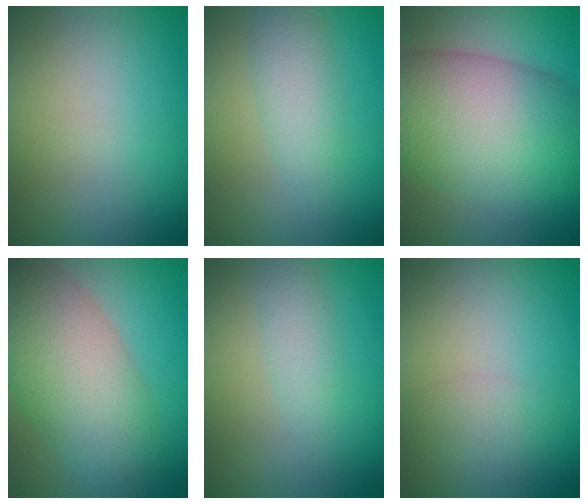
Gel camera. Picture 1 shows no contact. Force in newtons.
{"total": 2.6, "press": 2.6, "slide": 0.2}
{"total": 11.8, "press": 11.8, "slide": 0.3}
{"total": 8.5, "press": 8.5, "slide": 0.2}
{"total": 1.7, "press": 1.7, "slide": 0.0}
{"total": 1.5, "press": 1.5, "slide": 0.1}